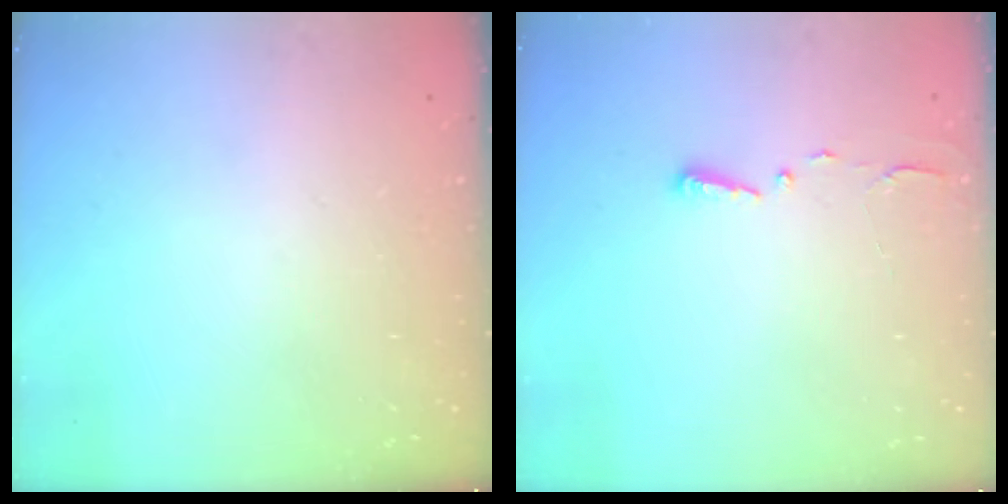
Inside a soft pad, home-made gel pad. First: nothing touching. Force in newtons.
{"total": 2.7, "press": 2.7, "slide": 0.4}